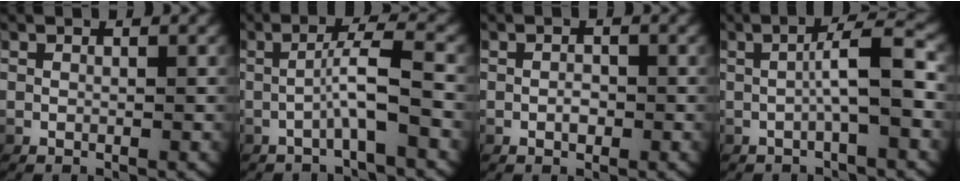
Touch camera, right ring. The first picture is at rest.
{"total": 3.4, "force": [-1.5, 0.1, 3.1], "torque": [-0.055, 0.006, -0.026]}
{"total": 1.0, "force": [-0.5, 0.6, 0.6], "torque": [-0.016, -0.006, -0.006]}
{"total": 3.8, "force": [-0.5, 0.4, 3.7], "torque": [-0.055, 0.011, -0.011]}